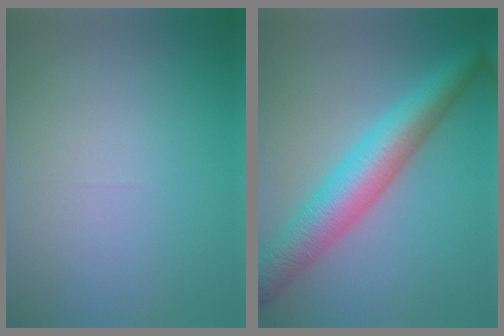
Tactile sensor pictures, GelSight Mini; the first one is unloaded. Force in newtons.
{"total": 7.1, "press": 7.1, "slide": 0.1}